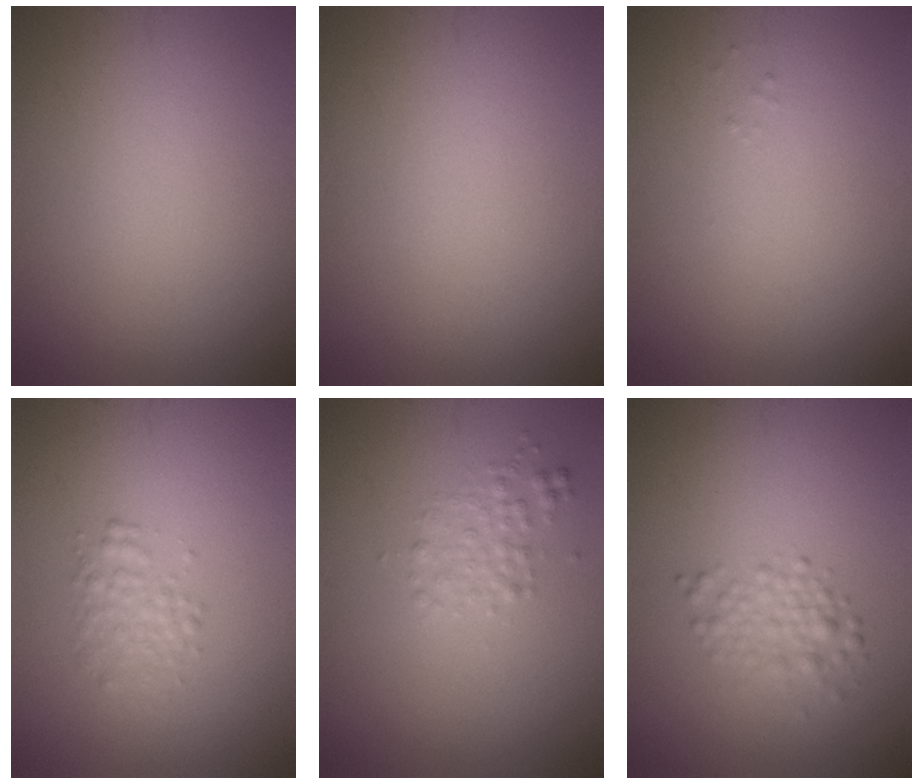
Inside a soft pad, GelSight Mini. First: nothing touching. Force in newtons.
{"total": 0.0}
{"total": 0.0}
{"total": 2.0, "press": 2.0, "slide": 0.1}
{"total": 1.7, "press": 1.7, "slide": 0.1}
{"total": 2.2, "press": 2.2, "slide": 0.1}